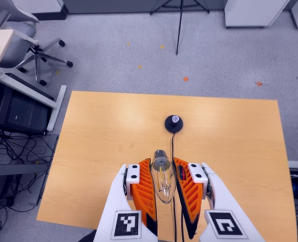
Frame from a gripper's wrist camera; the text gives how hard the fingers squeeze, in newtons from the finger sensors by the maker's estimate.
{"total": 18.1, "left": 18.8, "right": 17.3}